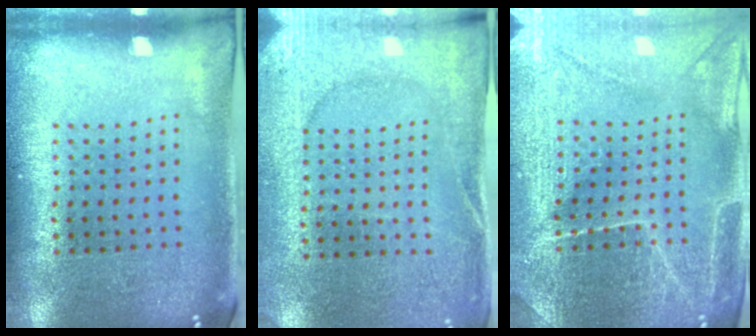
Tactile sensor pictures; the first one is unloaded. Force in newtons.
{"total": 2.6, "press": 2.5, "slide": 0.5}
{"total": 4.0, "press": 3.9, "slide": 1.1}